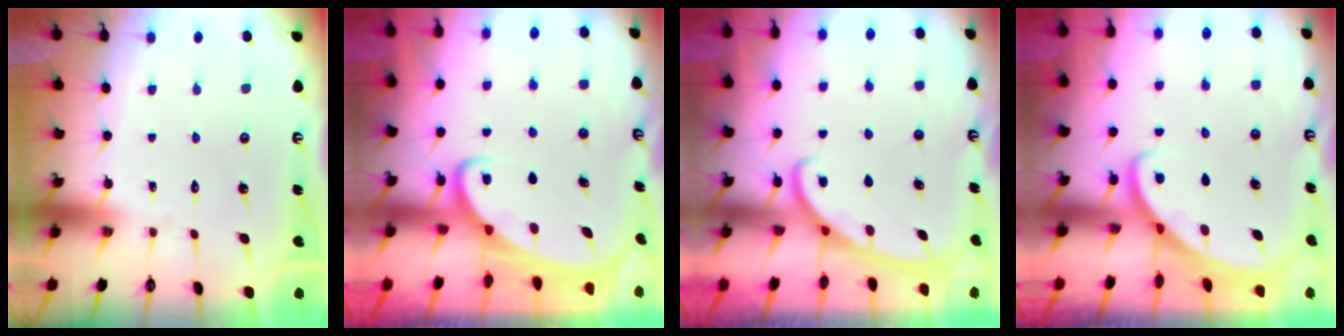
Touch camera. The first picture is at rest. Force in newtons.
{"total": 3.0, "press": 3.0, "slide": 0.4}
{"total": 2.8, "press": 2.8, "slide": 0.4}
{"total": 2.2, "press": 2.2, "slide": 0.3}